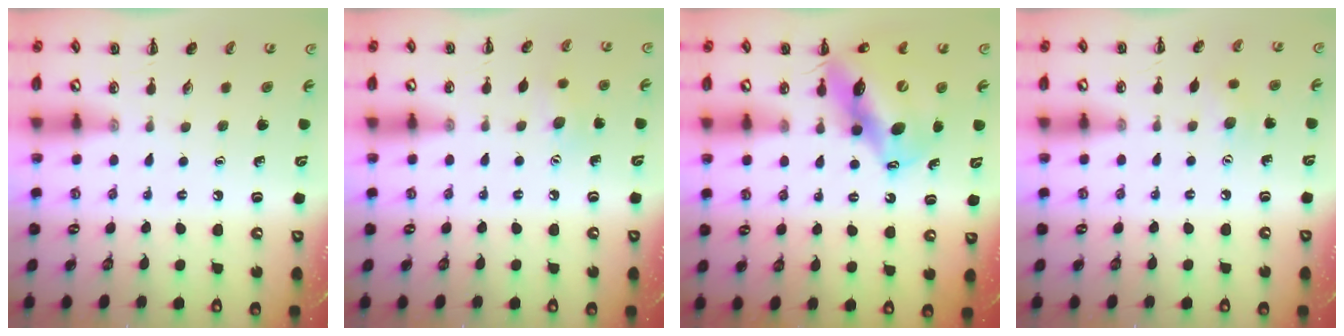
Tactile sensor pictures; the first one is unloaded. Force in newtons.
{"total": 7.0, "press": 6.9, "slide": 1.5}
{"total": 15.1, "press": 14.4, "slide": 4.5}
{"total": 4.4, "press": 4.3, "slide": 1.1}